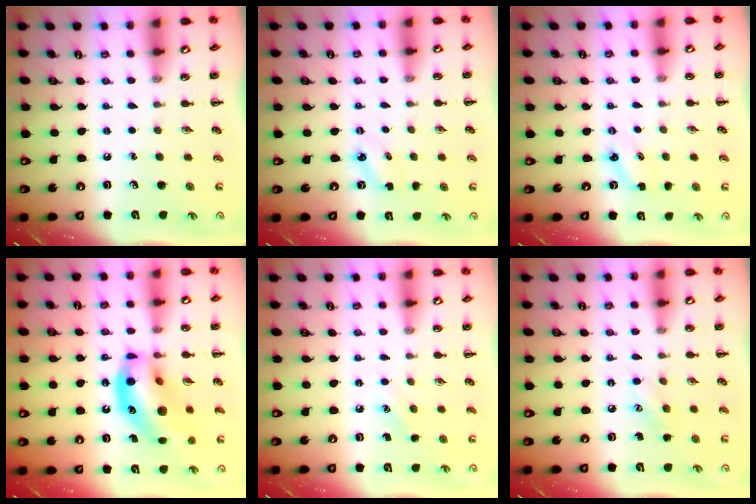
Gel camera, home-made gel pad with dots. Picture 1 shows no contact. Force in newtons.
{"total": 2.9, "press": 2.7, "slide": 0.8}
{"total": 2.8, "press": 2.7, "slide": 0.7}
{"total": 18.5, "press": 18.0, "slide": 4.5}
{"total": 5.8, "press": 5.5, "slide": 1.8}
{"total": 5.6, "press": 5.4, "slide": 1.4}